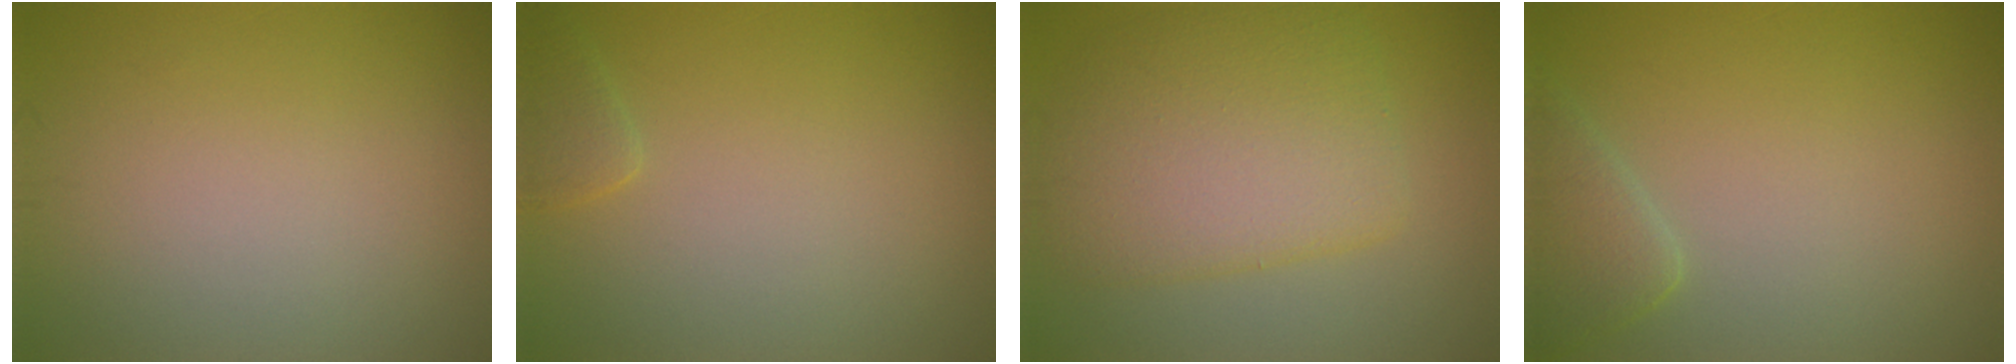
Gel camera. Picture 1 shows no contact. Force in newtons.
{"total": 1.4, "press": 1.4, "slide": 0.1}
{"total": 7.4, "press": 7.4, "slide": 0.3}
{"total": 2.8, "press": 2.8, "slide": 0.2}